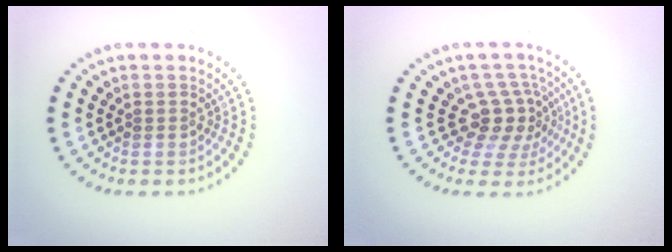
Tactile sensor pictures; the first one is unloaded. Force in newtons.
{"total": 3.5, "press": 2.6, "slide": 2.3}